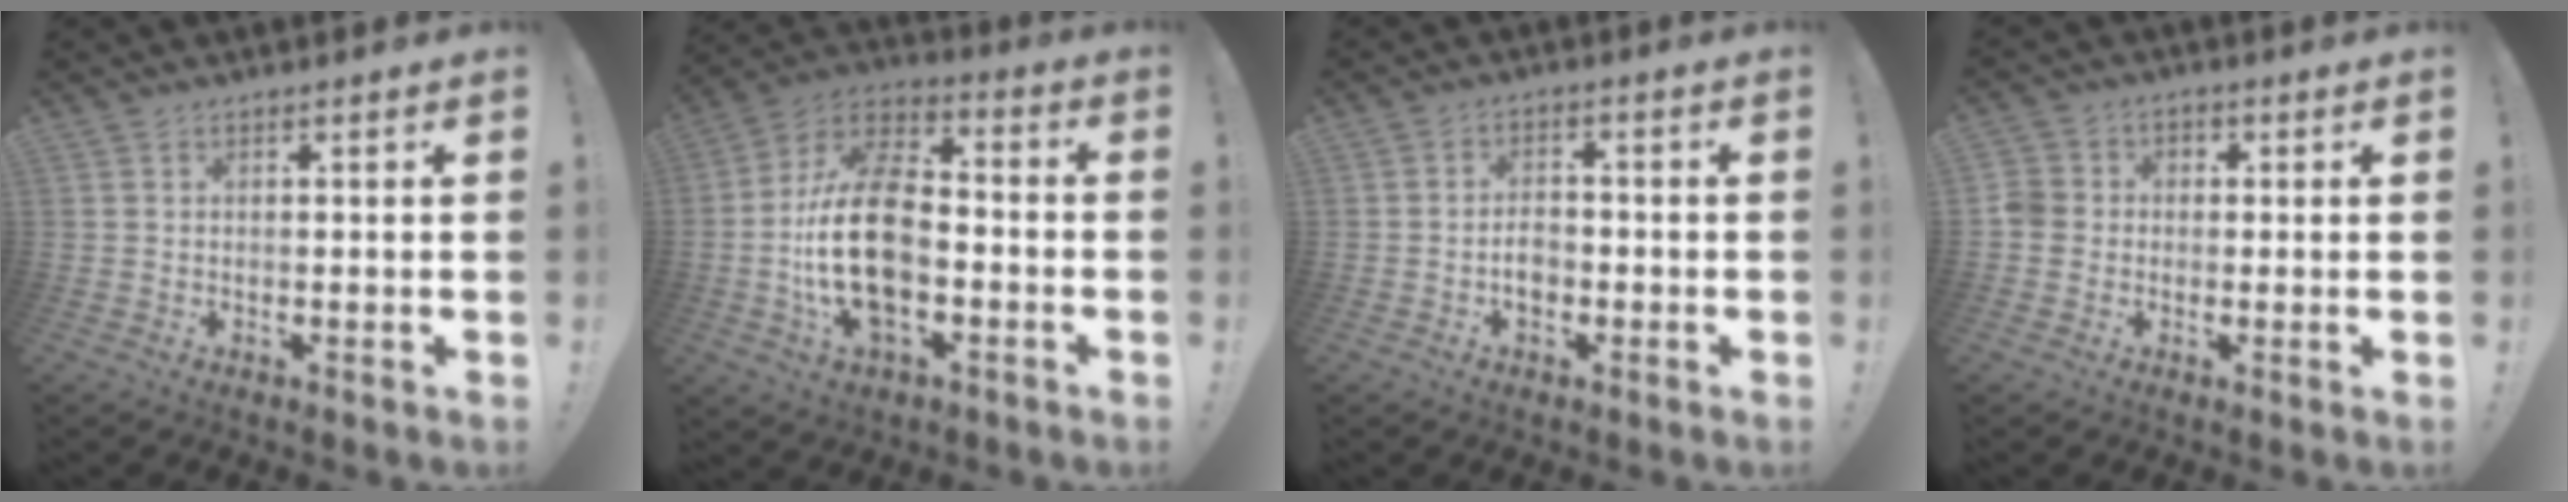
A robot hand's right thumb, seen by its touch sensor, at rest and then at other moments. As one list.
[{"total": 20.6, "force": [-3.7, 12.4, 16.0], "torque": [-0.295, 0.026, -0.056]}, {"total": 4.4, "force": [-1.4, 3.1, 2.7], "torque": [-0.028, 0.006, -0.027]}, {"total": 5.1, "force": [-1.0, 4.7, 1.7], "torque": [-0.031, 0.015, -0.020]}]